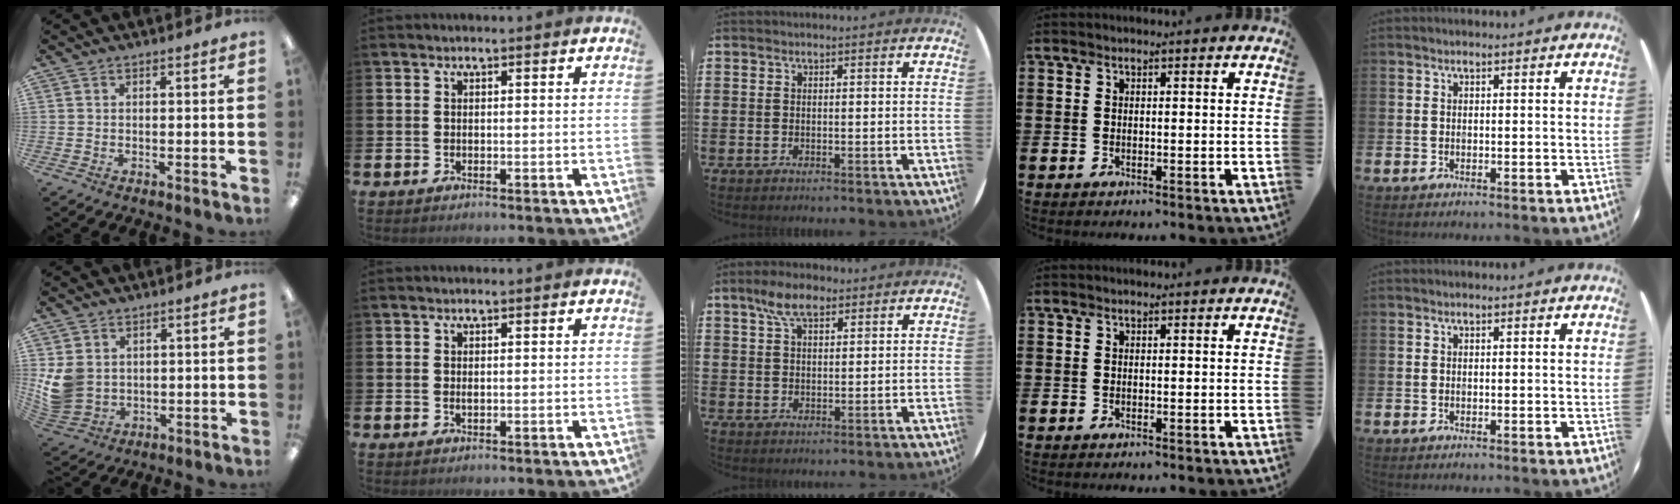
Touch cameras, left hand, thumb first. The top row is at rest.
{"thumb": {"total": 7.8, "force": [2.0, 6.6, 3.5], "torque": [-0.078, -0.003, 0.041]}, "index": {"total": 0.6, "force": [0.1, 0.2, 0.5], "torque": [-0.005, -0.001, 0.001]}, "middle": {"total": 5.6, "force": [3.7, 2.5, 3.3], "torque": [-0.057, 0.003, 0.064]}}